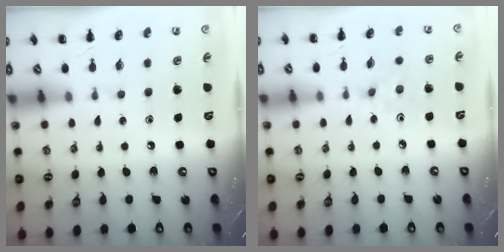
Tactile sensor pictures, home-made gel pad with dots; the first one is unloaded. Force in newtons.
{"total": 2.5, "press": 2.4, "slide": 0.9}